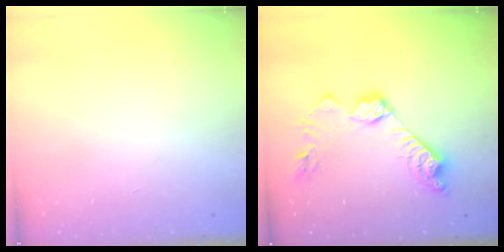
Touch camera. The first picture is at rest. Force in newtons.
{"total": 14.7, "press": 14.6, "slide": 1.1}